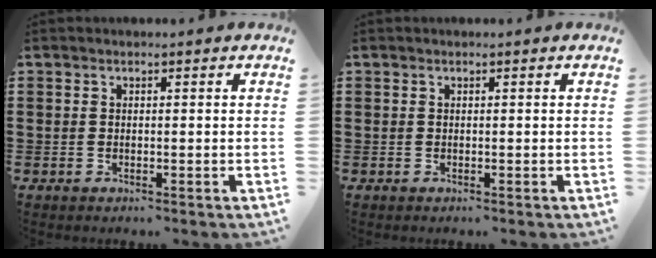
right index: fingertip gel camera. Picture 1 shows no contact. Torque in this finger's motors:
{"motor_torque": [1.26, 0.88, 0.02, 0.00]}